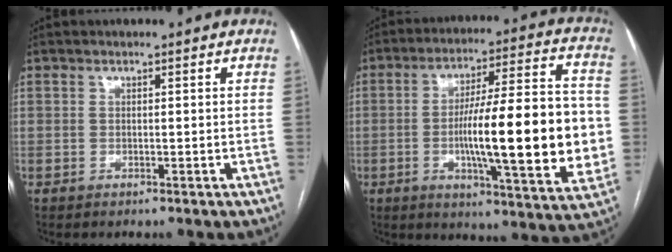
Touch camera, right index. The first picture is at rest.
{"total": 21.6, "force": [-2.4, 3.0, 21.3], "torque": [-0.297, 0.013, -0.031]}